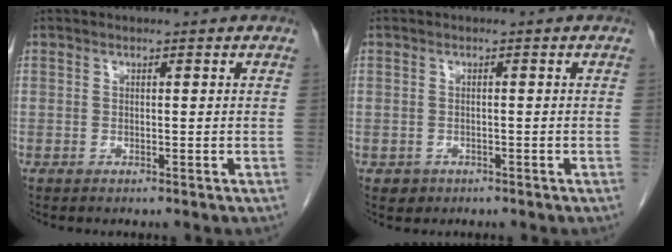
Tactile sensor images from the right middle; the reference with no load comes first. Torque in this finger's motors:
{"motor_torque": [0.19, 0.16, -0.03, -0.01]}